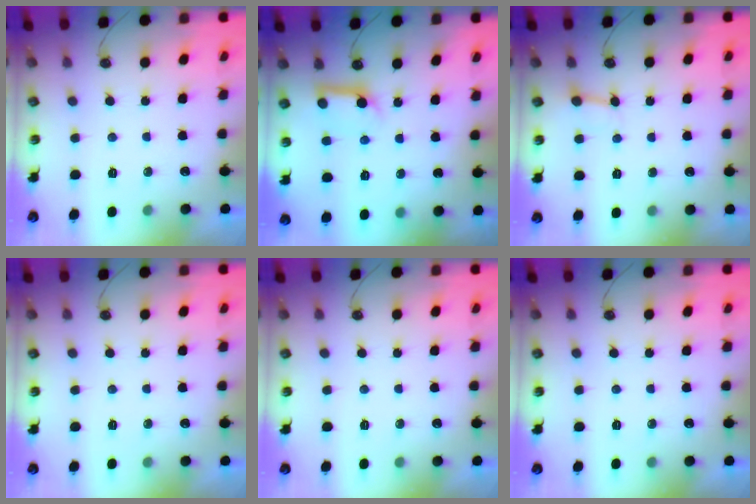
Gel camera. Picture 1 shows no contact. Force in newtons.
{"total": 10.4, "press": 10.3, "slide": 1.2}
{"total": 2.5, "press": 2.5, "slide": 0.4}
{"total": 0.0}
{"total": 0.0}
{"total": 0.0}